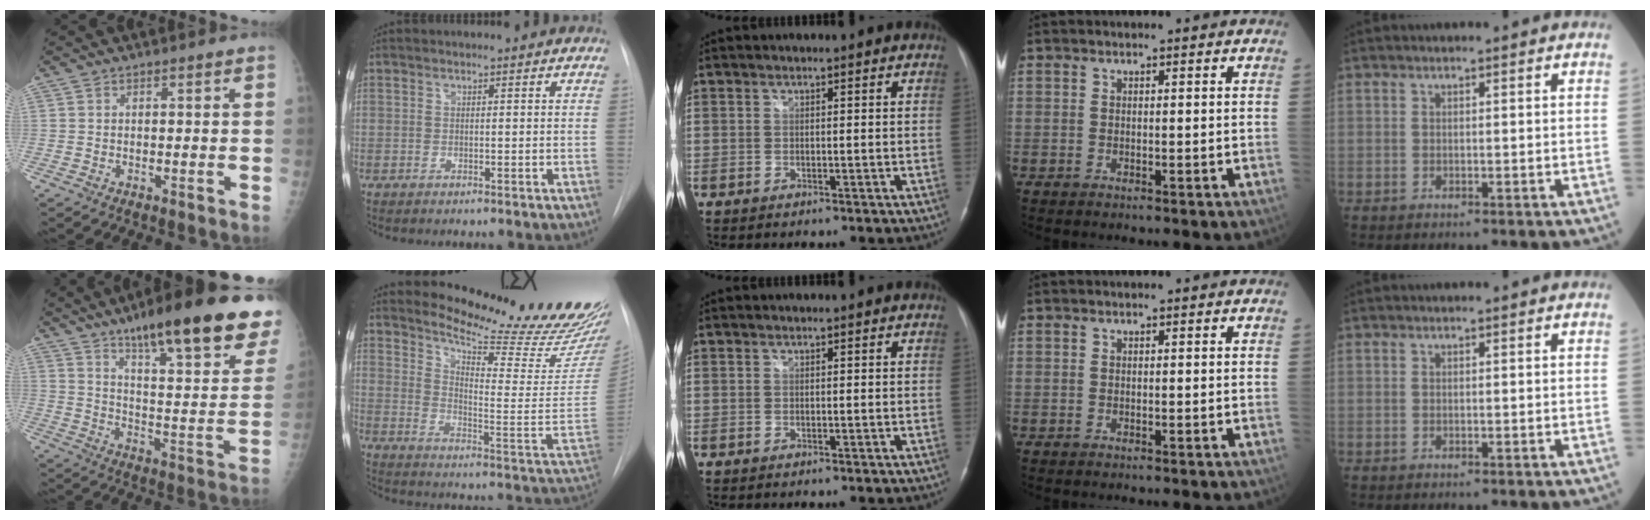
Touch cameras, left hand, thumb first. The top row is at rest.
{"thumb": {"total": 26.7, "force": [18.0, 5.4, 19.0], "torque": [-0.239, -0.060, 0.255]}, "index": {"total": 22.7, "force": [20.9, 0.7, 8.7], "torque": [-0.133, -0.135, 0.271]}}